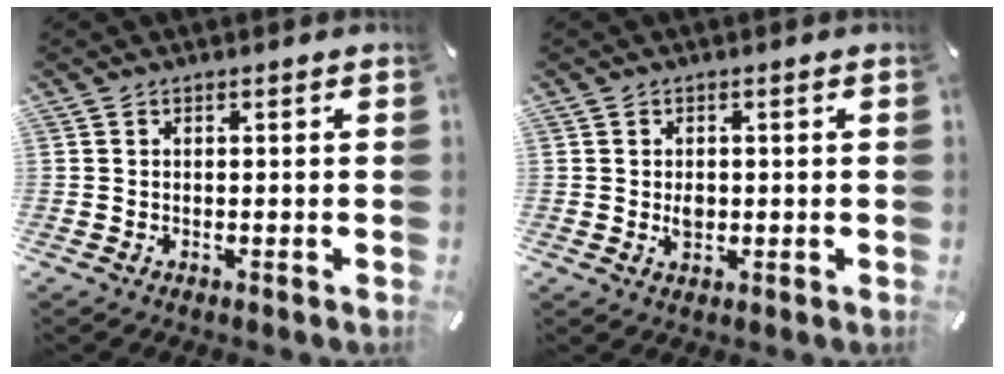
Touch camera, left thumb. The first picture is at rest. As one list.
[{"total": 2.2, "force": [-0.1, 1.7, 1.4], "torque": [-0.029, -0.005, -0.006]}]